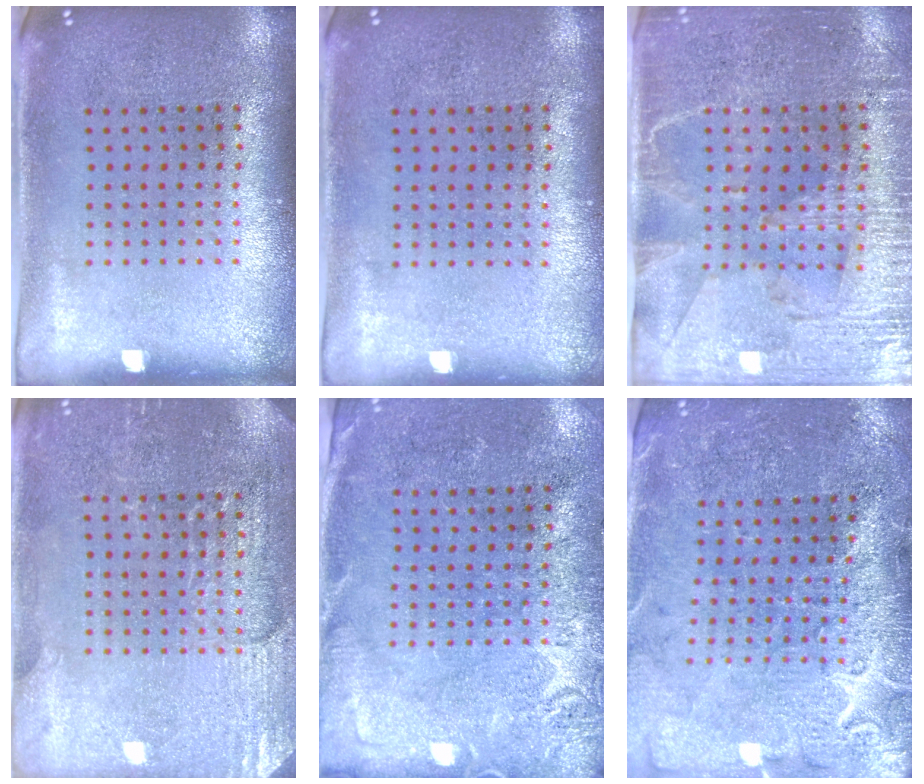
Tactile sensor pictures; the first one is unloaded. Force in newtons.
{"total": 0.0}
{"total": 3.3, "press": 3.1, "slide": 1.4}
{"total": 2.9, "press": 2.8, "slide": 0.2}
{"total": 2.7, "press": 2.4, "slide": 1.1}
{"total": 3.1, "press": 3.1, "slide": 0.6}